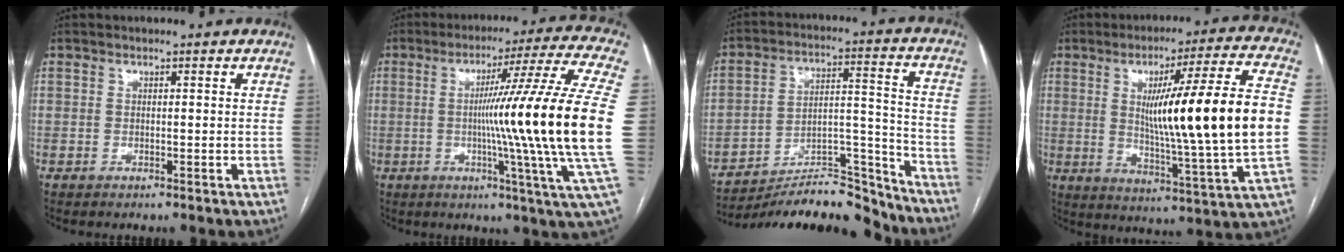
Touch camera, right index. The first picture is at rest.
{"total": 22.2, "force": [-0.5, -3.3, 21.9], "torque": [-0.271, -0.008, -0.026]}
{"total": 20.4, "force": [-19.3, 2.8, 5.9], "torque": [-0.095, 0.033, -0.302]}
{"total": 21.4, "force": [1.3, -0.9, 21.3], "torque": [-0.331, -0.008, 0.011]}